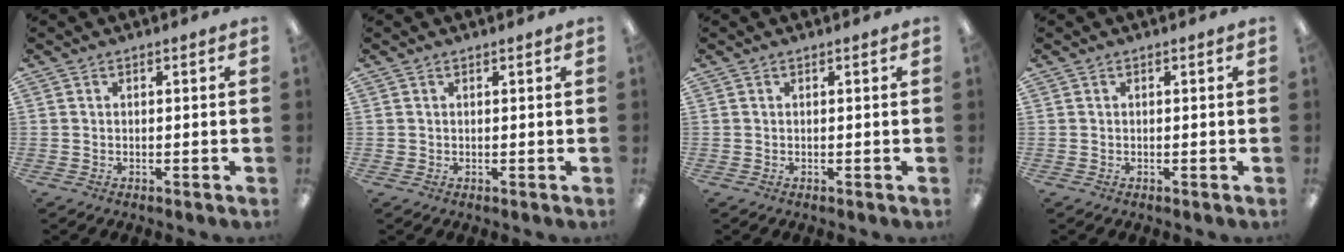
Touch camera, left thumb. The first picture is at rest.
{"total": 0.6, "force": [0.5, 0.3, 0.1], "torque": [-0.002, 0.001, 0.009]}
{"total": 0.0}
{"total": 0.0}